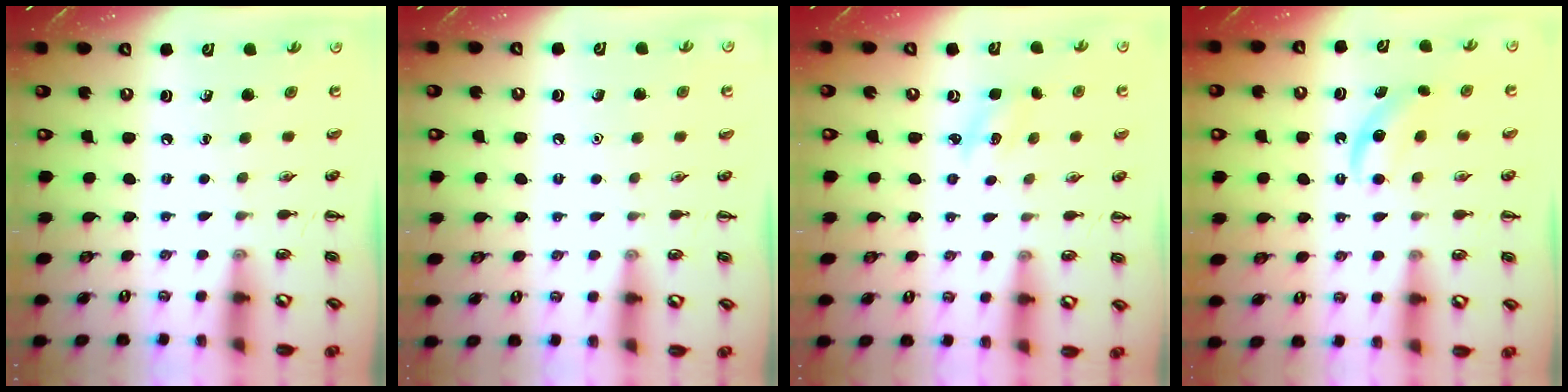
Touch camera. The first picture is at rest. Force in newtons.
{"total": 1.5, "press": 1.5, "slide": 0.1}
{"total": 2.2, "press": 2.1, "slide": 0.6}
{"total": 5.1, "press": 4.9, "slide": 1.6}